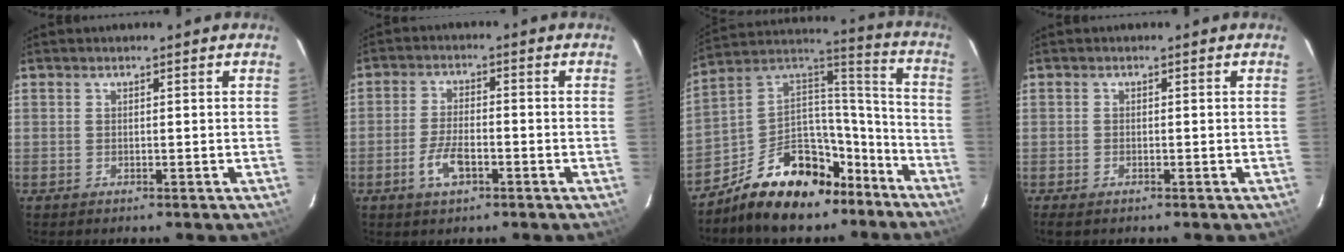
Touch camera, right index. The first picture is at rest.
{"total": 5.6, "force": [-2.7, 2.4, 4.3], "torque": [-0.095, 0.000, -0.049]}
{"total": 20.7, "force": [-13.8, 11.0, 10.8], "torque": [-0.205, 0.059, -0.206]}
{"total": 1.4, "force": [-1.0, 0.5, 0.8], "torque": [-0.018, -0.004, -0.020]}